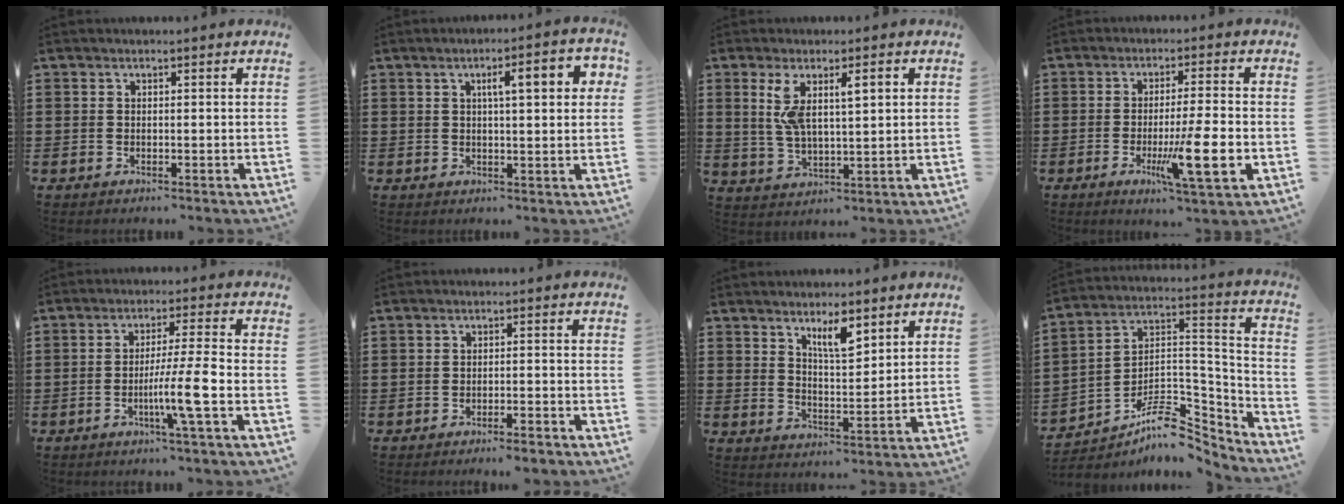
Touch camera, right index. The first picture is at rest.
{"total": 5.7, "force": [1.6, 1.3, 5.4], "torque": [-0.089, 0.002, 0.020]}
{"total": 6.3, "force": [2.3, 2.0, 5.5], "torque": [-0.115, 0.006, 0.039]}
{"total": 10.3, "force": [-2.9, 1.3, 9.8], "torque": [-0.177, -0.016, -0.050]}
{"total": 7.7, "force": [-2.6, -0.6, 7.3], "torque": [-0.135, -0.017, -0.051]}
{"total": 1.9, "force": [-1.7, -0.2, 0.8], "torque": [-0.015, 0.000, -0.033]}
{"total": 5.6, "force": [3.9, 1.5, 3.7], "torque": [-0.065, -0.007, 0.065]}
{"total": 8.4, "force": [-6.0, 4.3, 4.1], "torque": [-0.069, 0.011, -0.111]}